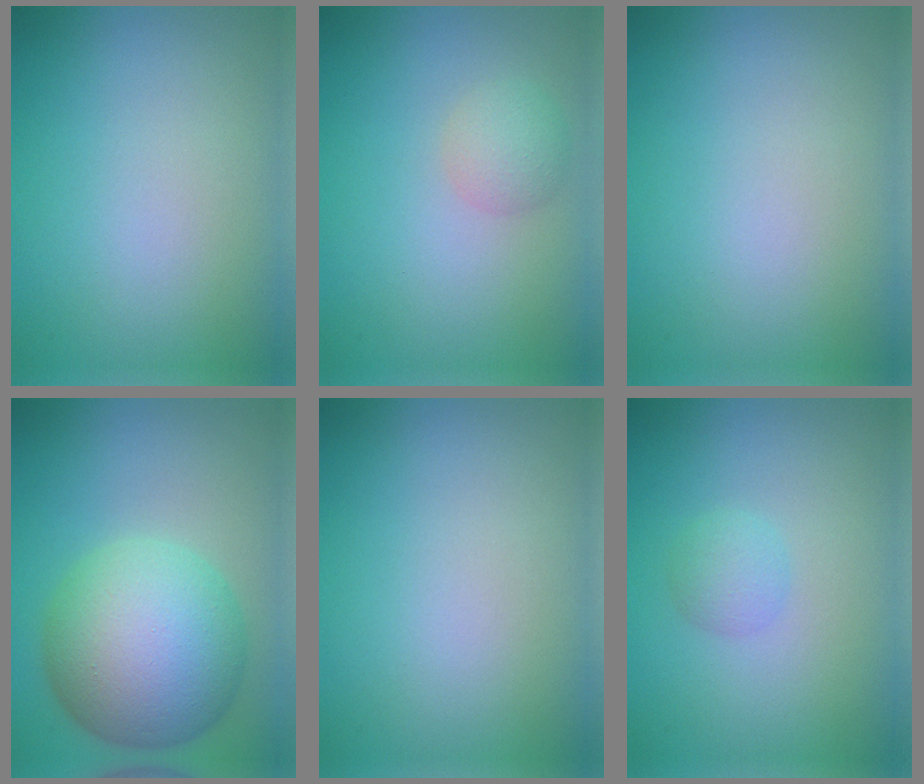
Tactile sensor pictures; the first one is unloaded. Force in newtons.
{"total": 1.9, "press": 1.9, "slide": 0.1}
{"total": 0.0}
{"total": 10.9, "press": 10.9, "slide": 0.2}
{"total": 0.0}
{"total": 1.5, "press": 1.5, "slide": 0.1}